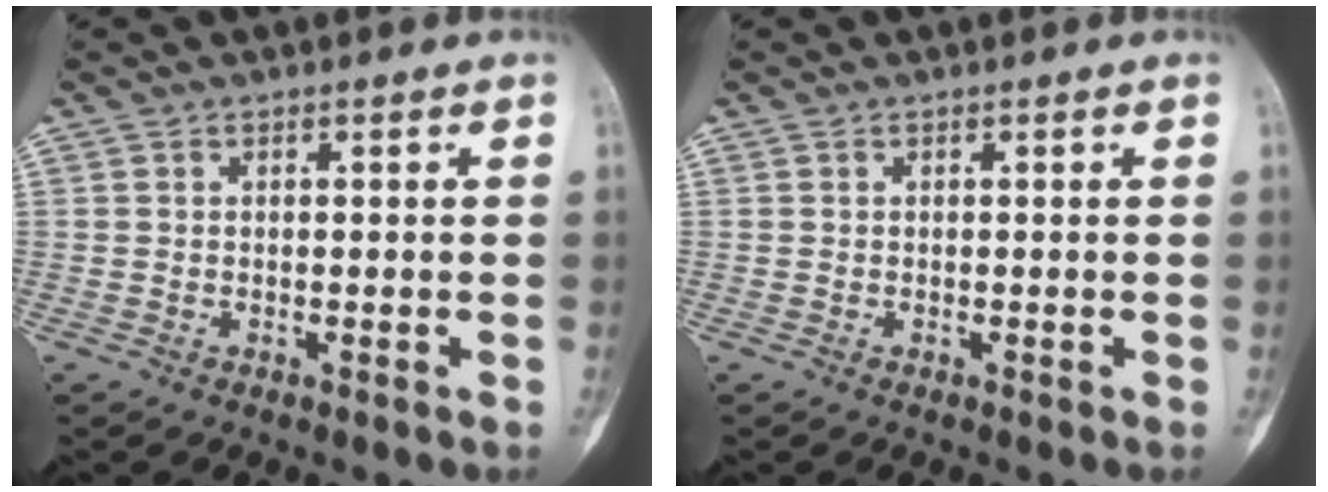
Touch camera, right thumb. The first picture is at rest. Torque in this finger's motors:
{"motor_torque": [0.00, 0.00, 0.00, -0.01, 0.00]}